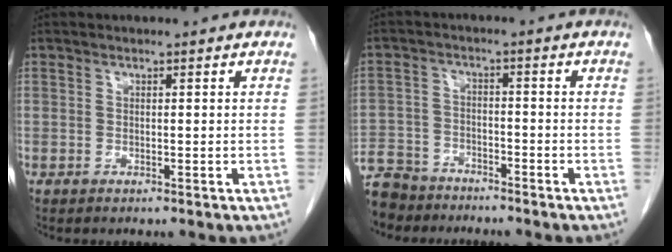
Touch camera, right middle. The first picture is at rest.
{"total": 10.3, "force": [-8.9, 4.8, 2.0], "torque": [-0.056, -0.001, -0.156]}